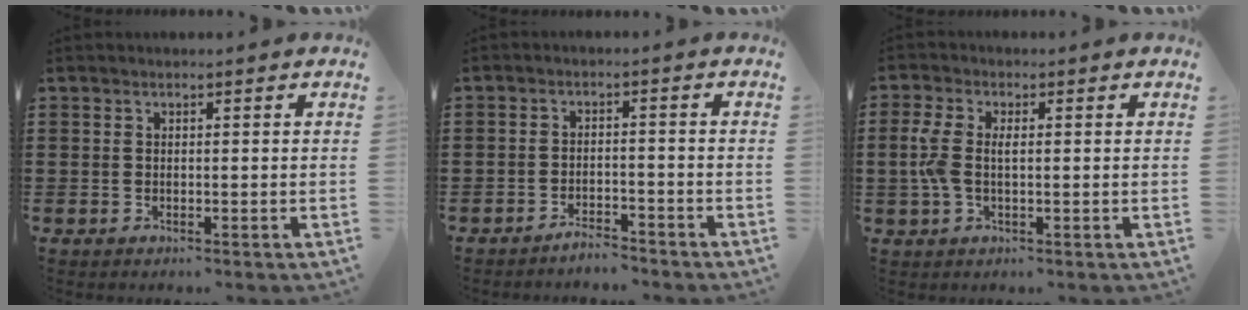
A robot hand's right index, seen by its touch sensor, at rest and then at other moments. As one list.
[{"total": 2.8, "force": [-2.7, 0.2, 0.3], "torque": [-0.012, 0.001, -0.055]}, {"total": 4.1, "force": [0.1, 2.0, 3.6], "torque": [-0.092, -0.001, -0.006]}]